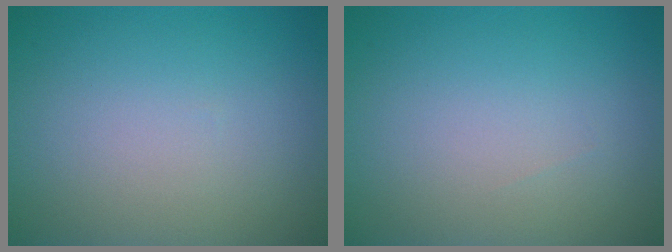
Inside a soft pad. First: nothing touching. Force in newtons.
{"total": 0.0}